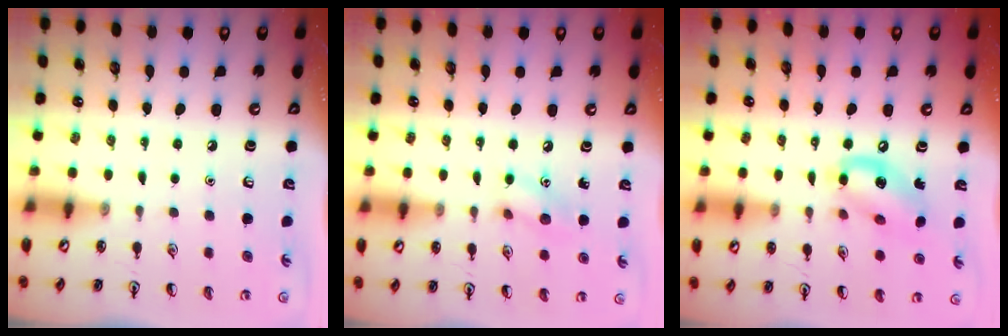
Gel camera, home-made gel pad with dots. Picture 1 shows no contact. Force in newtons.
{"total": 7.5, "press": 7.4, "slide": 1.3}
{"total": 12.5, "press": 12.2, "slide": 2.8}